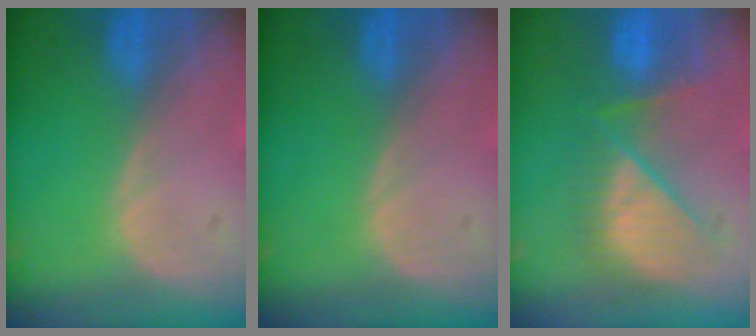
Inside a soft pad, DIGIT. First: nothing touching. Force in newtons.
{"total": 0.0}
{"total": 8.4, "press": 8.4, "slide": 0.6}